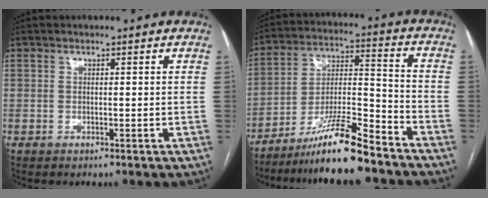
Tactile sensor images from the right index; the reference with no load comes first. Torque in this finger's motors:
{"motor_torque": [1.31, -0.82, 0.86, 0.20]}